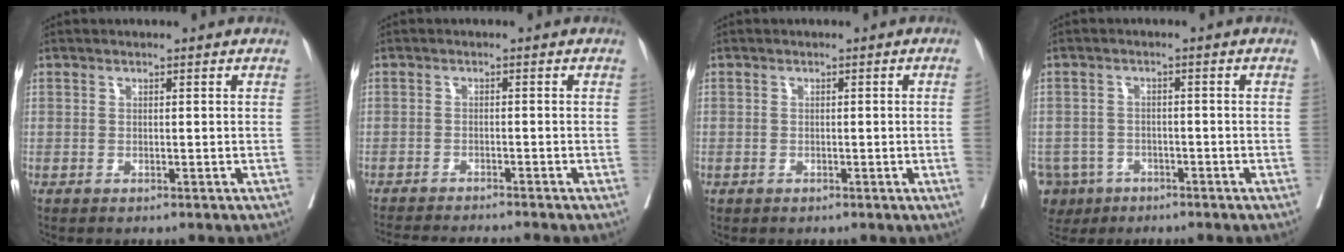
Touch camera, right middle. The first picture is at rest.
{"total": 9.8, "force": [-9.1, -0.6, 3.8], "torque": [-0.037, -0.022, -0.134]}
{"total": 0.9, "force": [-0.2, 0.0, 0.9], "torque": [-0.015, 0.003, -0.001]}
{"total": 8.5, "force": [-5.0, 6.6, 1.9], "torque": [-0.057, -0.001, -0.079]}